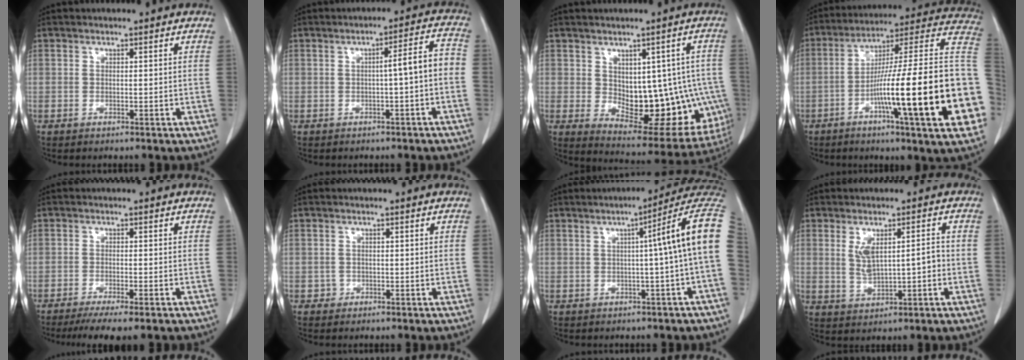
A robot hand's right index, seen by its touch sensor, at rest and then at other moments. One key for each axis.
{"total": 5.0, "fx": -1.0, "fy": 0.3, "fz": 4.9, "tx": -0.064, "ty": 0.021, "tz": -0.014}
{"total": 17.2, "fx": -1.4, "fy": 8.8, "fz": 14.7, "tx": -0.158, "ty": 0.010, "tz": 0.011}
{"total": 29.1, "fx": -6.5, "fy": 1.4, "fz": 28.3, "tx": -0.320, "ty": 0.004, "tz": -0.111}
{"total": 8.2, "fx": -6.7, "fy": 0.6, "fz": 4.8, "tx": -0.061, "ty": -0.014, "tz": -0.100}
{"total": 1.1, "fx": -0.4, "fy": 1.0, "fz": -0.2, "tx": 0.004, "ty": 0.006, "tz": -0.009}
{"total": 9.9, "fx": 0.9, "fy": -1.4, "fz": 9.7, "tx": -0.110, "ty": 0.029, "tz": 0.002}
{"total": 5.5, "fx": 0.2, "fy": 1.8, "fz": 5.2, "tx": -0.094, "ty": 0.009, "tz": 0.016}